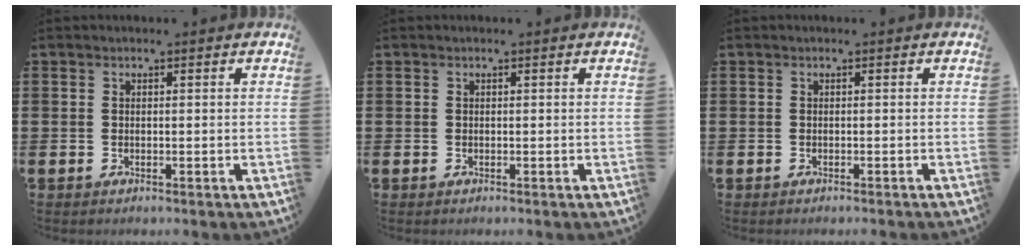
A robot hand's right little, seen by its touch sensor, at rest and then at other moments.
{"total": 0.0}
{"total": 0.0}